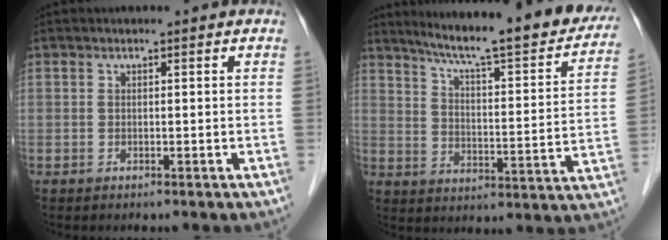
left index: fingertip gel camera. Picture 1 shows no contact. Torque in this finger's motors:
{"motor_torque": [1.05, -0.76, 0.47, 0.13]}